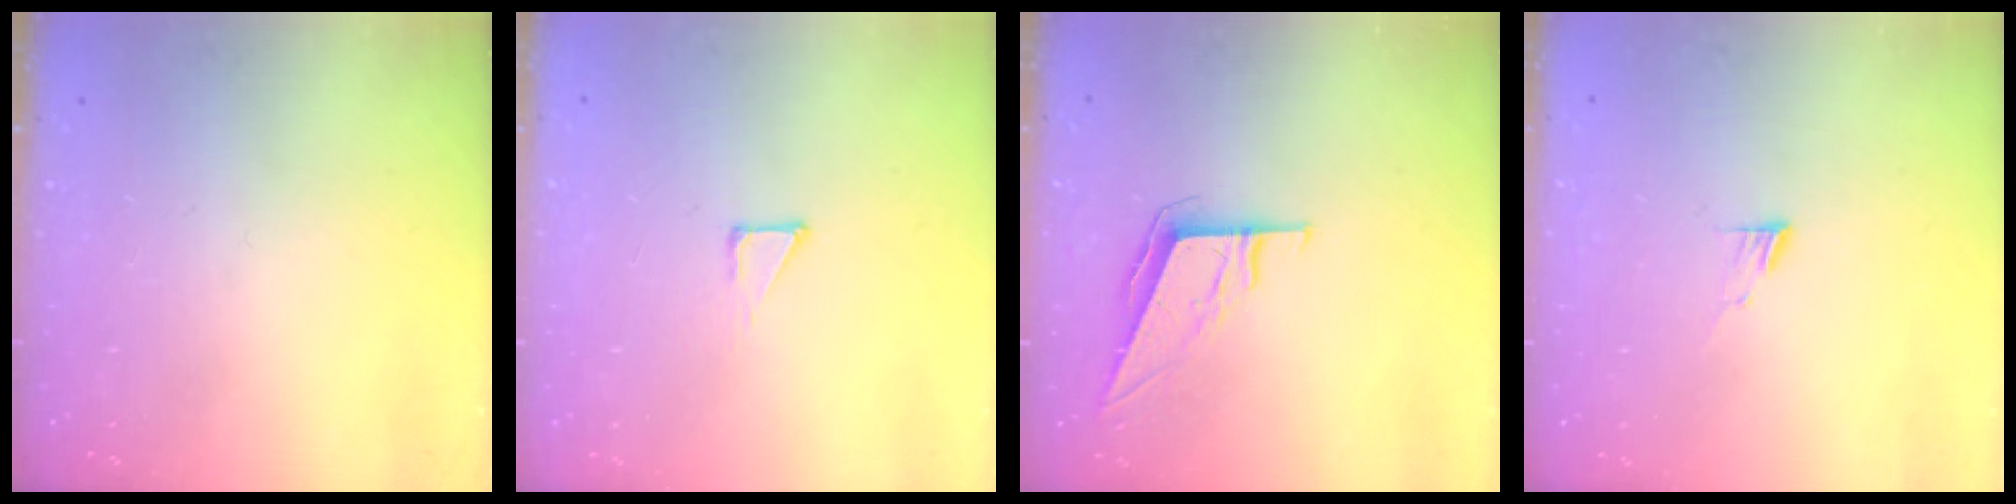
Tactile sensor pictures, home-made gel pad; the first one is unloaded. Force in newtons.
{"total": 2.7, "press": 2.7, "slide": 0.3}
{"total": 7.4, "press": 7.1, "slide": 2.2}
{"total": 5.0, "press": 4.9, "slide": 0.5}